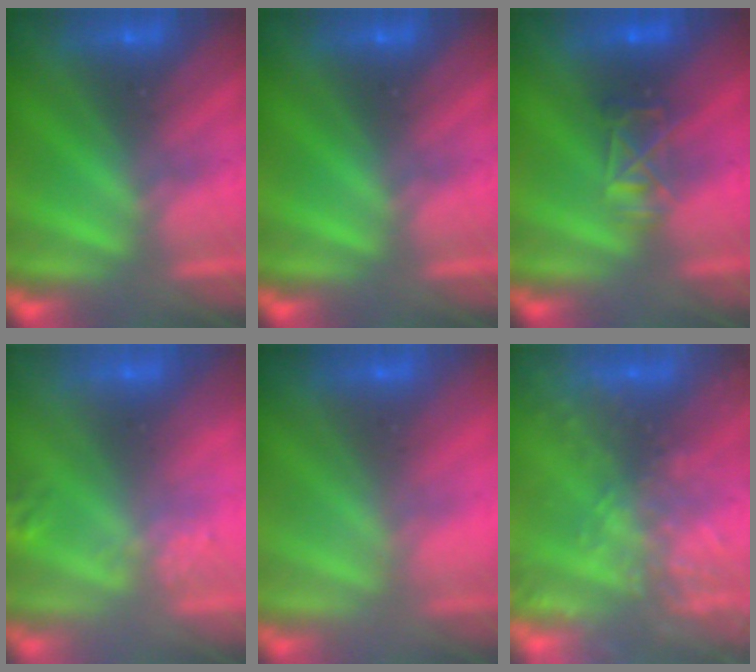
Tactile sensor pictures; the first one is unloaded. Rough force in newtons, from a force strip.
{"total": 0.0}
{"total": 2.9}
{"total": 2.7}
{"total": 2.5}
{"total": 5.9}